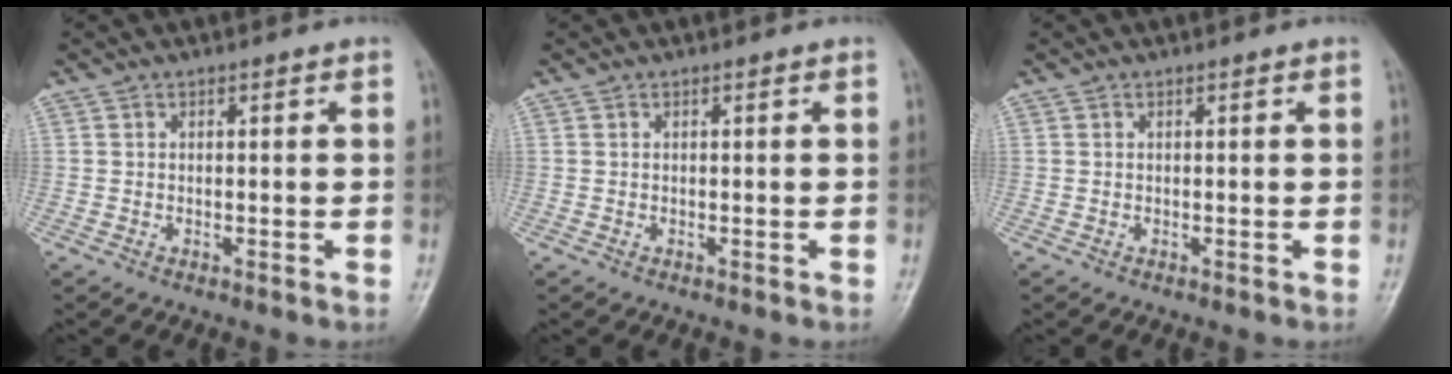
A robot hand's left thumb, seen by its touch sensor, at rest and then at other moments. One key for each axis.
{"total": 0.0}
{"total": 0.0}